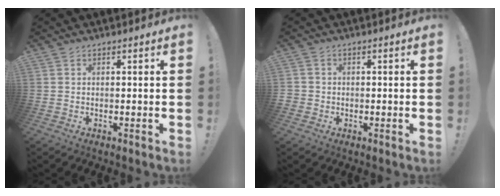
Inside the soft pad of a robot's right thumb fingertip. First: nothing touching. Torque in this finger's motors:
{"motor_torque": [0.25, 0.23, 0.15, -0.33, 0.00]}